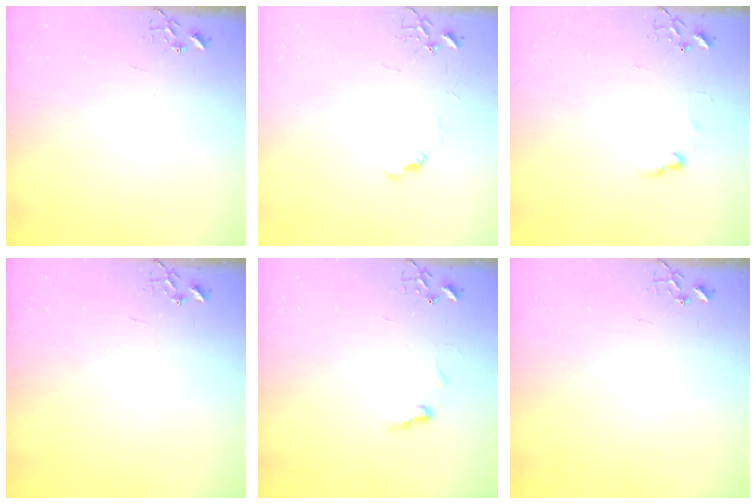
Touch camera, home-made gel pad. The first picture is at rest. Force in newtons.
{"total": 5.8, "press": 5.7, "slide": 0.6}
{"total": 6.7, "press": 6.6, "slide": 0.9}
{"total": 0.0}
{"total": 6.0, "press": 6.0, "slide": 0.8}
{"total": 0.0}